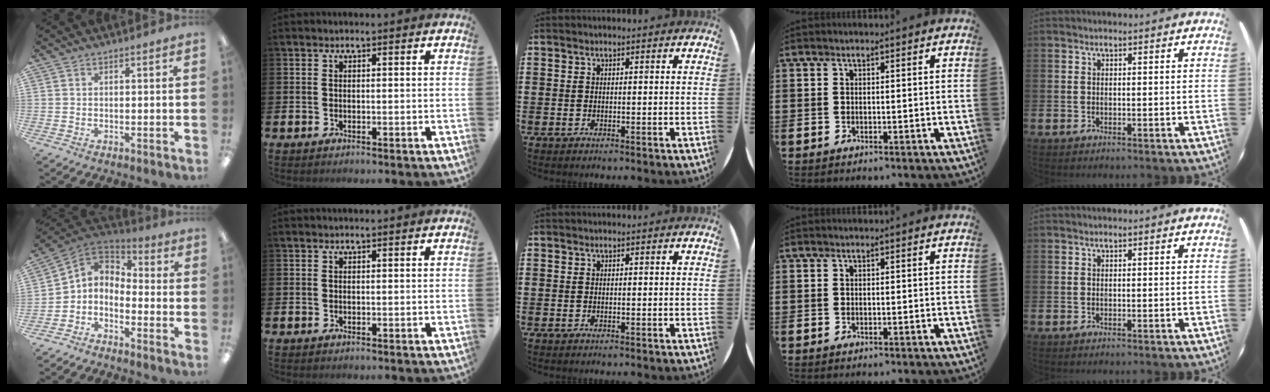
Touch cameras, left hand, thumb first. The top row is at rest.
{"thumb": {"total": 5.6, "force": [-2.4, 4.5, 2.2], "torque": [-0.043, 0.018, -0.044]}}